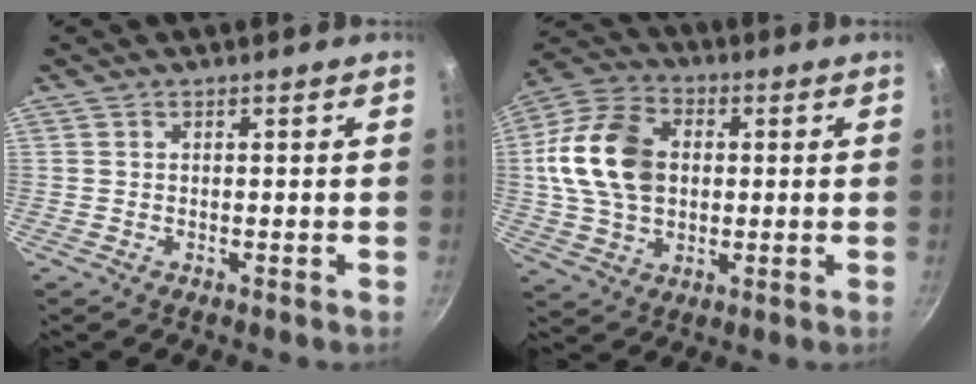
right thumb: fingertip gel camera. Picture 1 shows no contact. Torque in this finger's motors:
{"motor_torque": [2.50, 2.51, 1.09, -1.04, 0.25]}